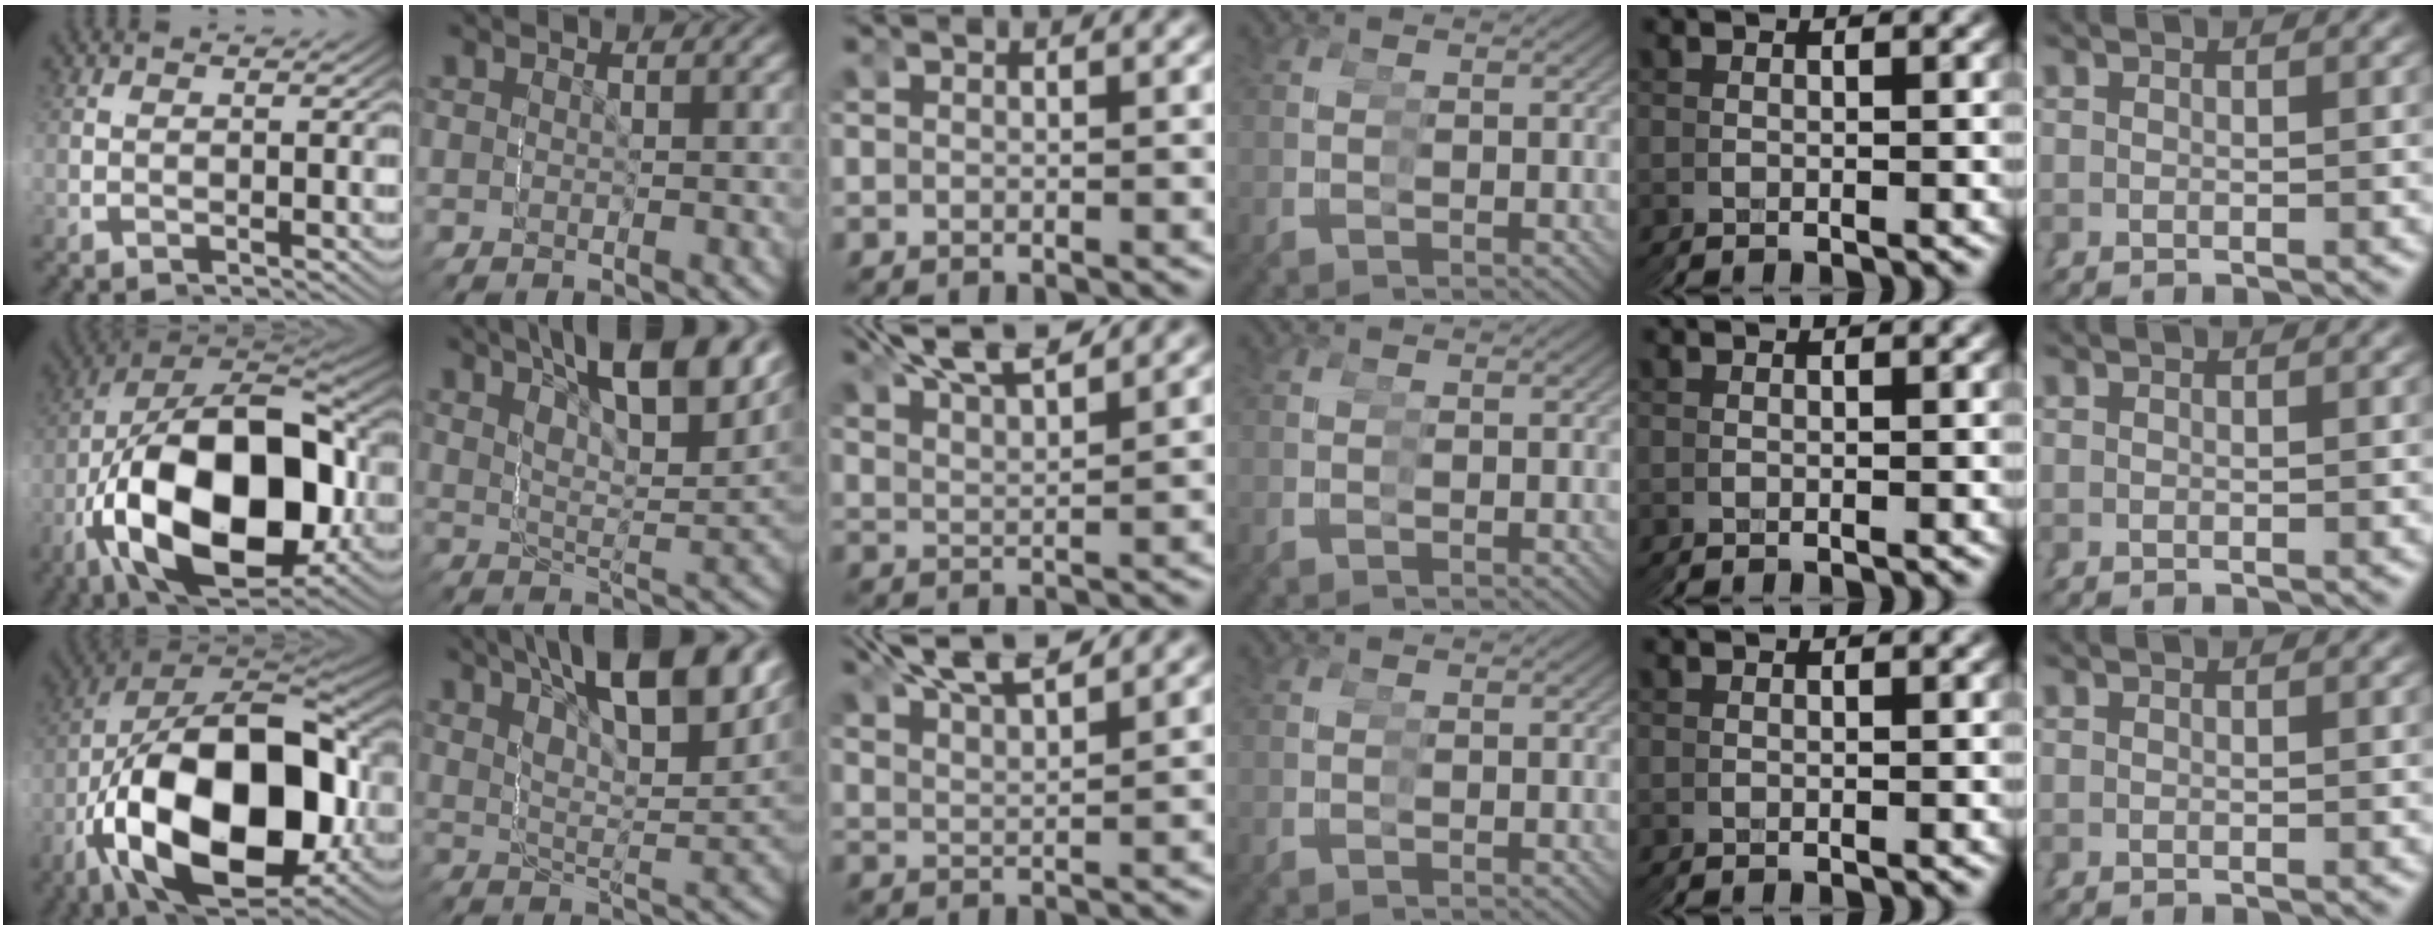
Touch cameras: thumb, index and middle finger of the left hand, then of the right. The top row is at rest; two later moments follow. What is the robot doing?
{"motion": "grasp_and_lifting", "object": "screwdriver"}